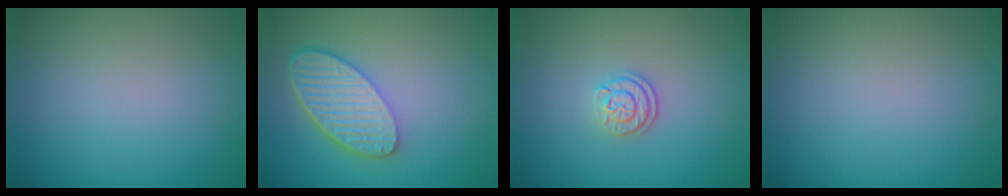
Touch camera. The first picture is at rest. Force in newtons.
{"total": 5.9, "press": 4.5, "slide": 3.8}
{"total": 2.3, "press": 1.7, "slide": 1.5}
{"total": 0.0}